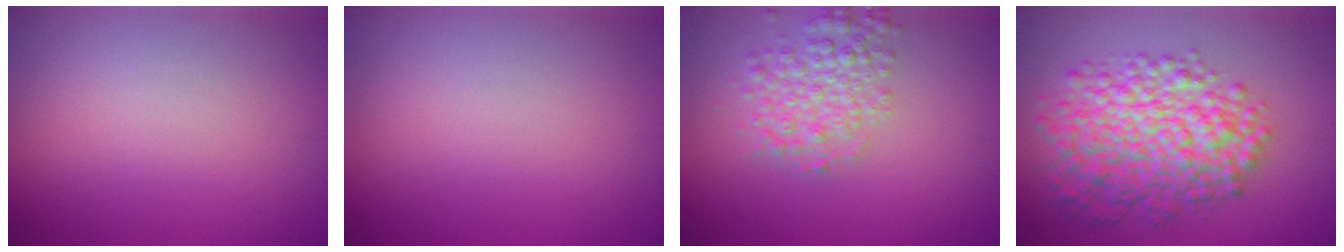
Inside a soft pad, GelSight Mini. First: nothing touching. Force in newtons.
{"total": 0.0}
{"total": 3.5, "press": 3.5, "slide": 0.1}
{"total": 7.9, "press": 7.9, "slide": 0.2}